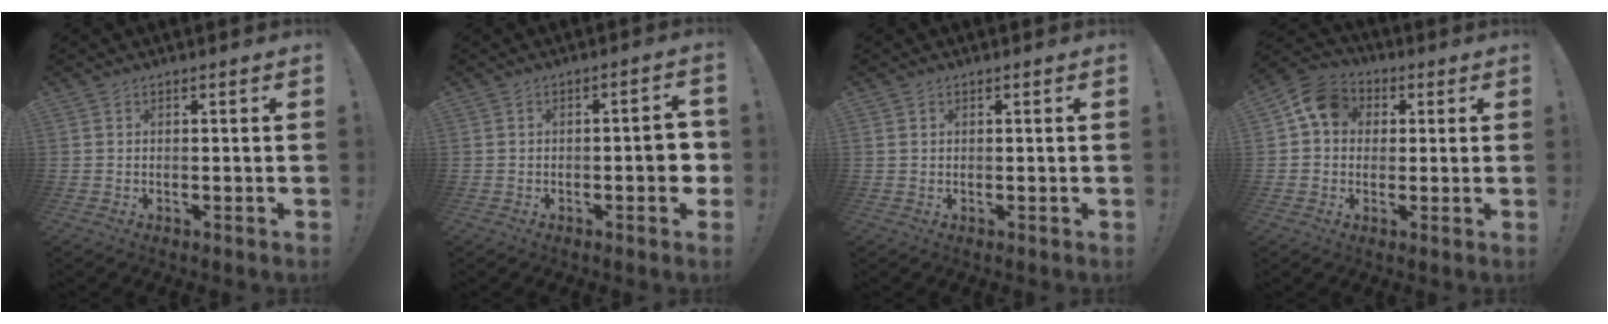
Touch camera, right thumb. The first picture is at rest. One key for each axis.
{"total": 5.8, "fx": -1.2, "fy": 1.9, "fz": 5.3, "tx": -0.066, "ty": 0.004, "tz": -0.019}
{"total": 0.5, "fx": 0.3, "fy": 0.5, "fz": 0.1, "tx": -0.001, "ty": 0.001, "tz": 0.005}
{"total": 10.0, "fx": 2.7, "fy": 8.2, "fz": 5.0, "tx": -0.070, "ty": 0.005, "tz": 0.055}